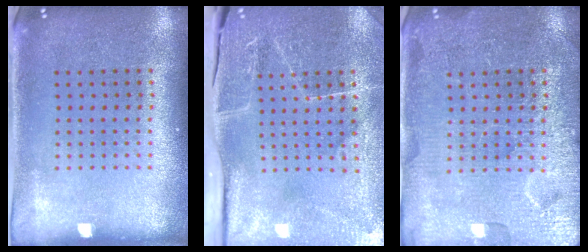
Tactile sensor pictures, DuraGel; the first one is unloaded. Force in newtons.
{"total": 3.9, "press": 3.8, "slide": 1.1}
{"total": 3.8, "press": 3.8, "slide": 0.7}